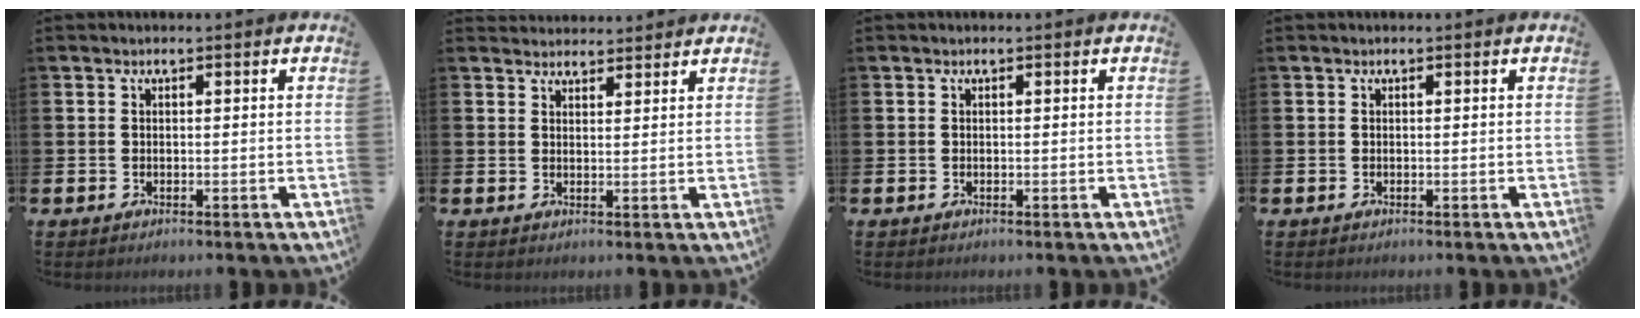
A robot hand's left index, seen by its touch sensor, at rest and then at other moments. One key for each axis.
{"total": 2.6, "fx": 2.6, "fy": 0.6, "fz": -0.2, "tx": 0.013, "ty": -0.016, "tz": 0.044}
{"total": 0.0}
{"total": 0.0}